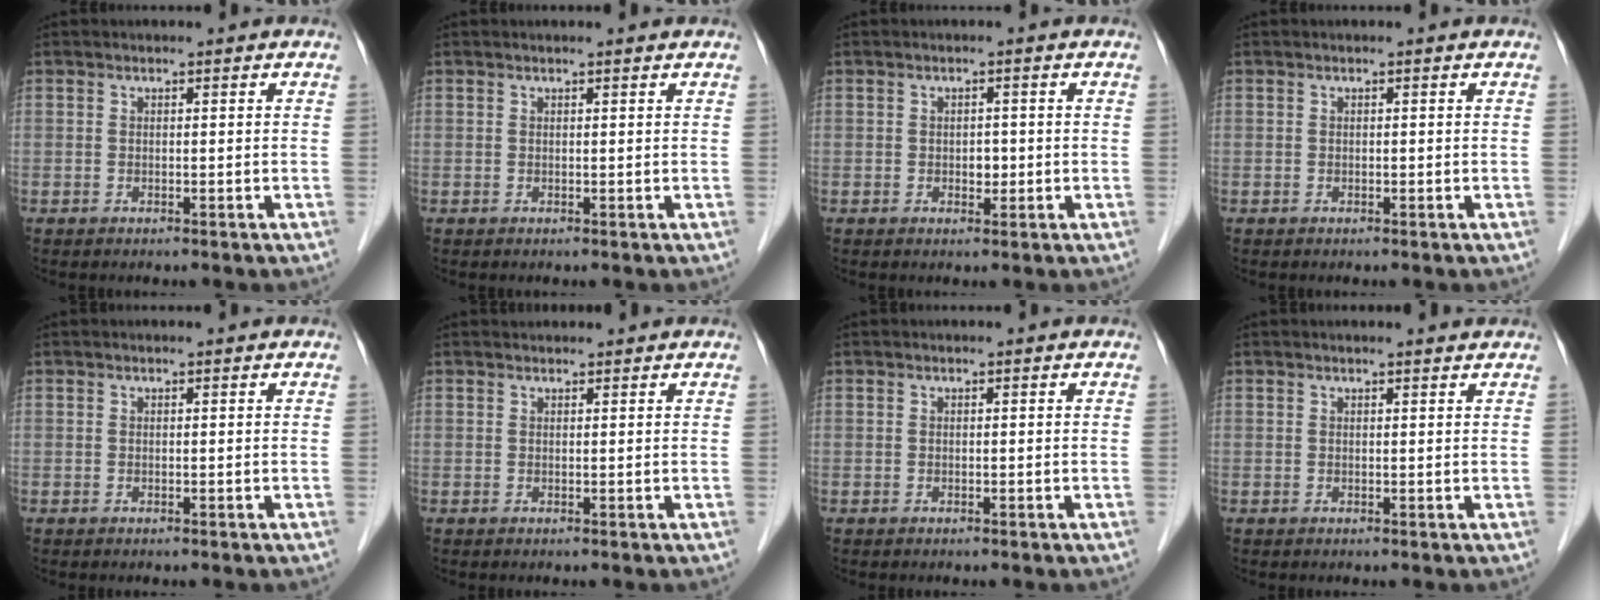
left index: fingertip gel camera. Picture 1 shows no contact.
{"total": 1.0, "force": [0.9, -0.1, 0.4], "torque": [-0.011, 0.005, 0.015]}
{"total": 1.5, "force": [-0.3, 1.1, 1.0], "torque": [-0.016, 0.001, -0.001]}
{"total": 0.0}
{"total": 0.0}
{"total": 1.8, "force": [1.8, 0.3, 0.2], "torque": [-0.011, 0.020, 0.028]}
{"total": 0.0}
{"total": 2.3, "force": [2.3, 0.0, 0.6], "torque": [-0.012, 0.005, 0.023]}